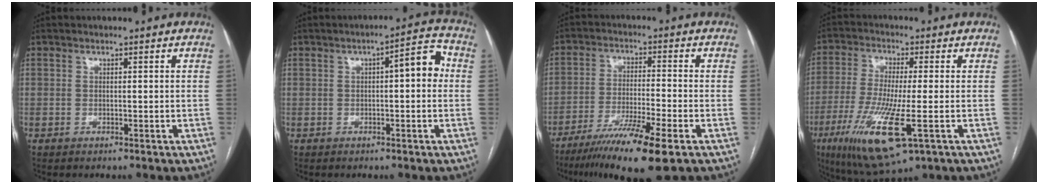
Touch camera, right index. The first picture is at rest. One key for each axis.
{"total": 5.9, "fx": 0.6, "fy": 1.5, "fz": 5.7, "tx": -0.075, "ty": 0.025, "tz": 0.004}
{"total": 12.3, "fx": -7.8, "fy": 0.0, "fz": 9.5, "tx": -0.171, "ty": -0.033, "tz": -0.133}
{"total": 14.0, "fx": -5.2, "fy": 2.1, "fz": 12.8, "tx": -0.263, "ty": -0.039, "tz": -0.087}